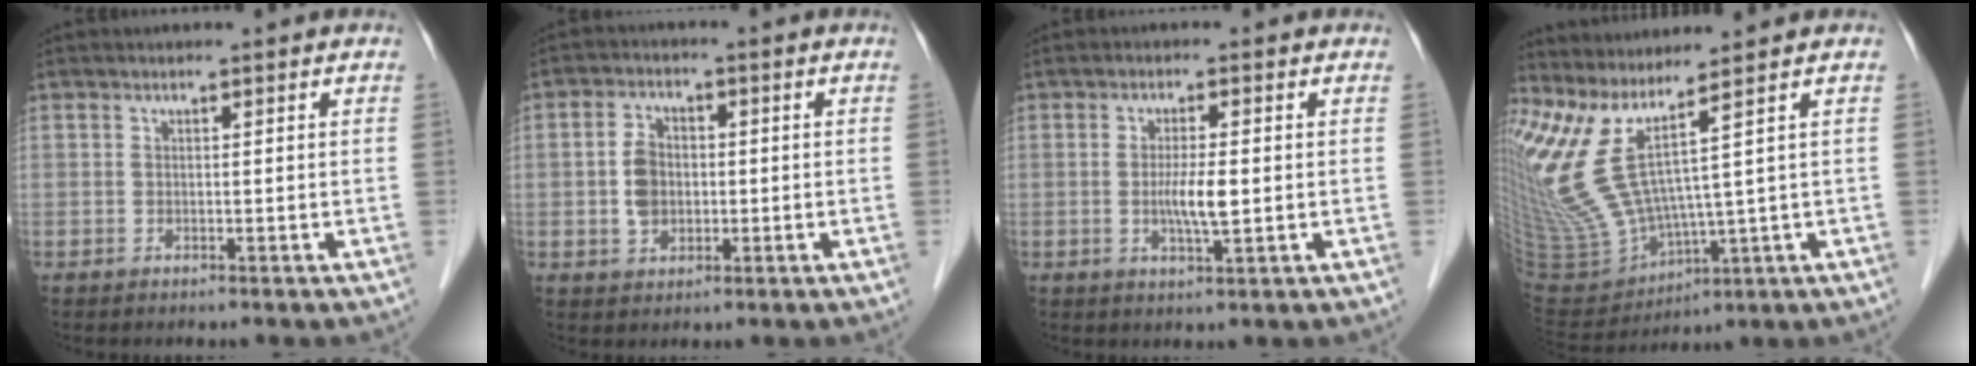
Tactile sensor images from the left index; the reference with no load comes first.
{"total": 5.1, "force": [-0.4, 3.7, 3.4], "torque": [-0.077, 0.010, -0.007]}
{"total": 4.4, "force": [-0.3, 0.4, 4.4], "torque": [-0.083, -0.007, -0.005]}
{"total": 13.1, "force": [6.9, -0.1, 11.2], "torque": [-0.258, -0.024, 0.151]}